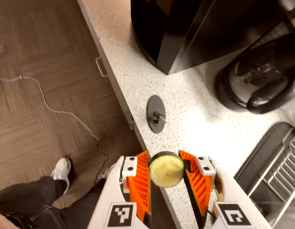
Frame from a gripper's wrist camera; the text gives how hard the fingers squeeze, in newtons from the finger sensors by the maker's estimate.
{"total": 10.9, "left": 11.3, "right": 10.6}